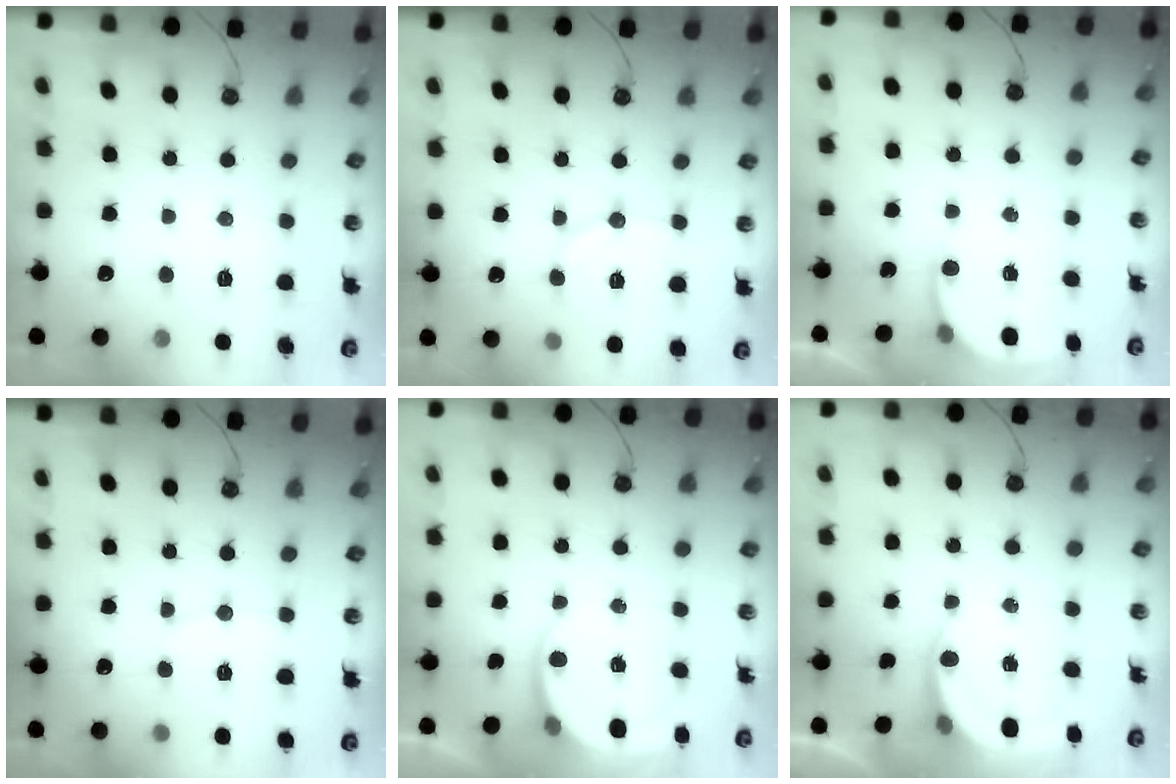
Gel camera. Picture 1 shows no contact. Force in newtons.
{"total": 10.0, "press": 9.7, "slide": 2.3}
{"total": 3.9, "press": 3.9, "slide": 0.3}
{"total": 5.7, "press": 5.7, "slide": 0.6}
{"total": 6.3, "press": 6.3, "slide": 0.6}
{"total": 4.6, "press": 4.6, "slide": 0.4}